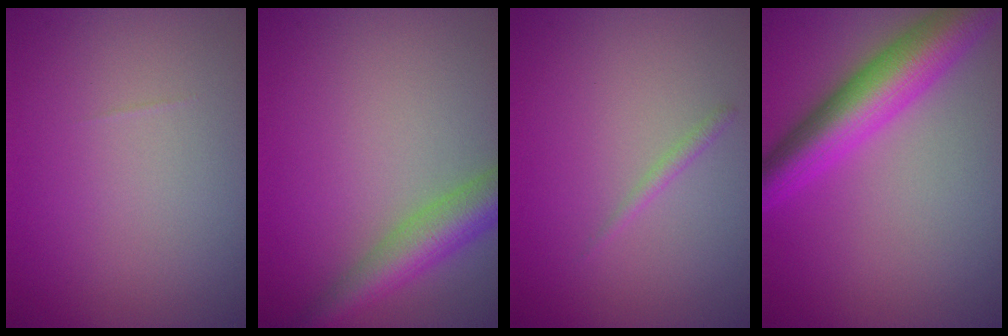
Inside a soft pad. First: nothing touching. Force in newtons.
{"total": 4.9, "press": 4.9, "slide": 0.3}
{"total": 0.7, "press": 0.7, "slide": 0.0}
{"total": 7.4, "press": 7.4, "slide": 0.3}